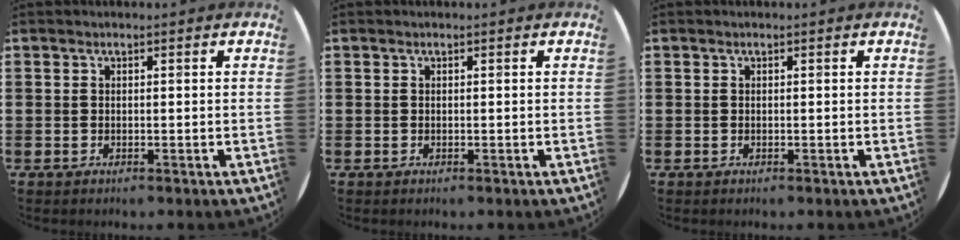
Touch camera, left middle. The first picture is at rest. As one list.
[{"total": 0.0}, {"total": 0.0}]